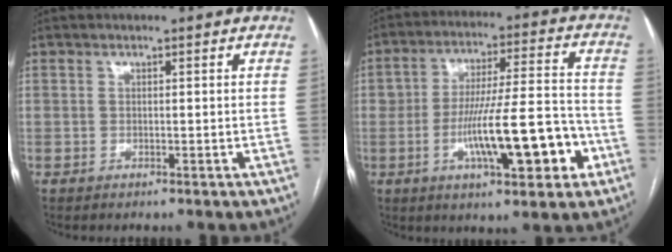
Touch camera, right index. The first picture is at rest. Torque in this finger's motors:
{"motor_torque": [1.46, -0.66, 0.39, 0.08]}